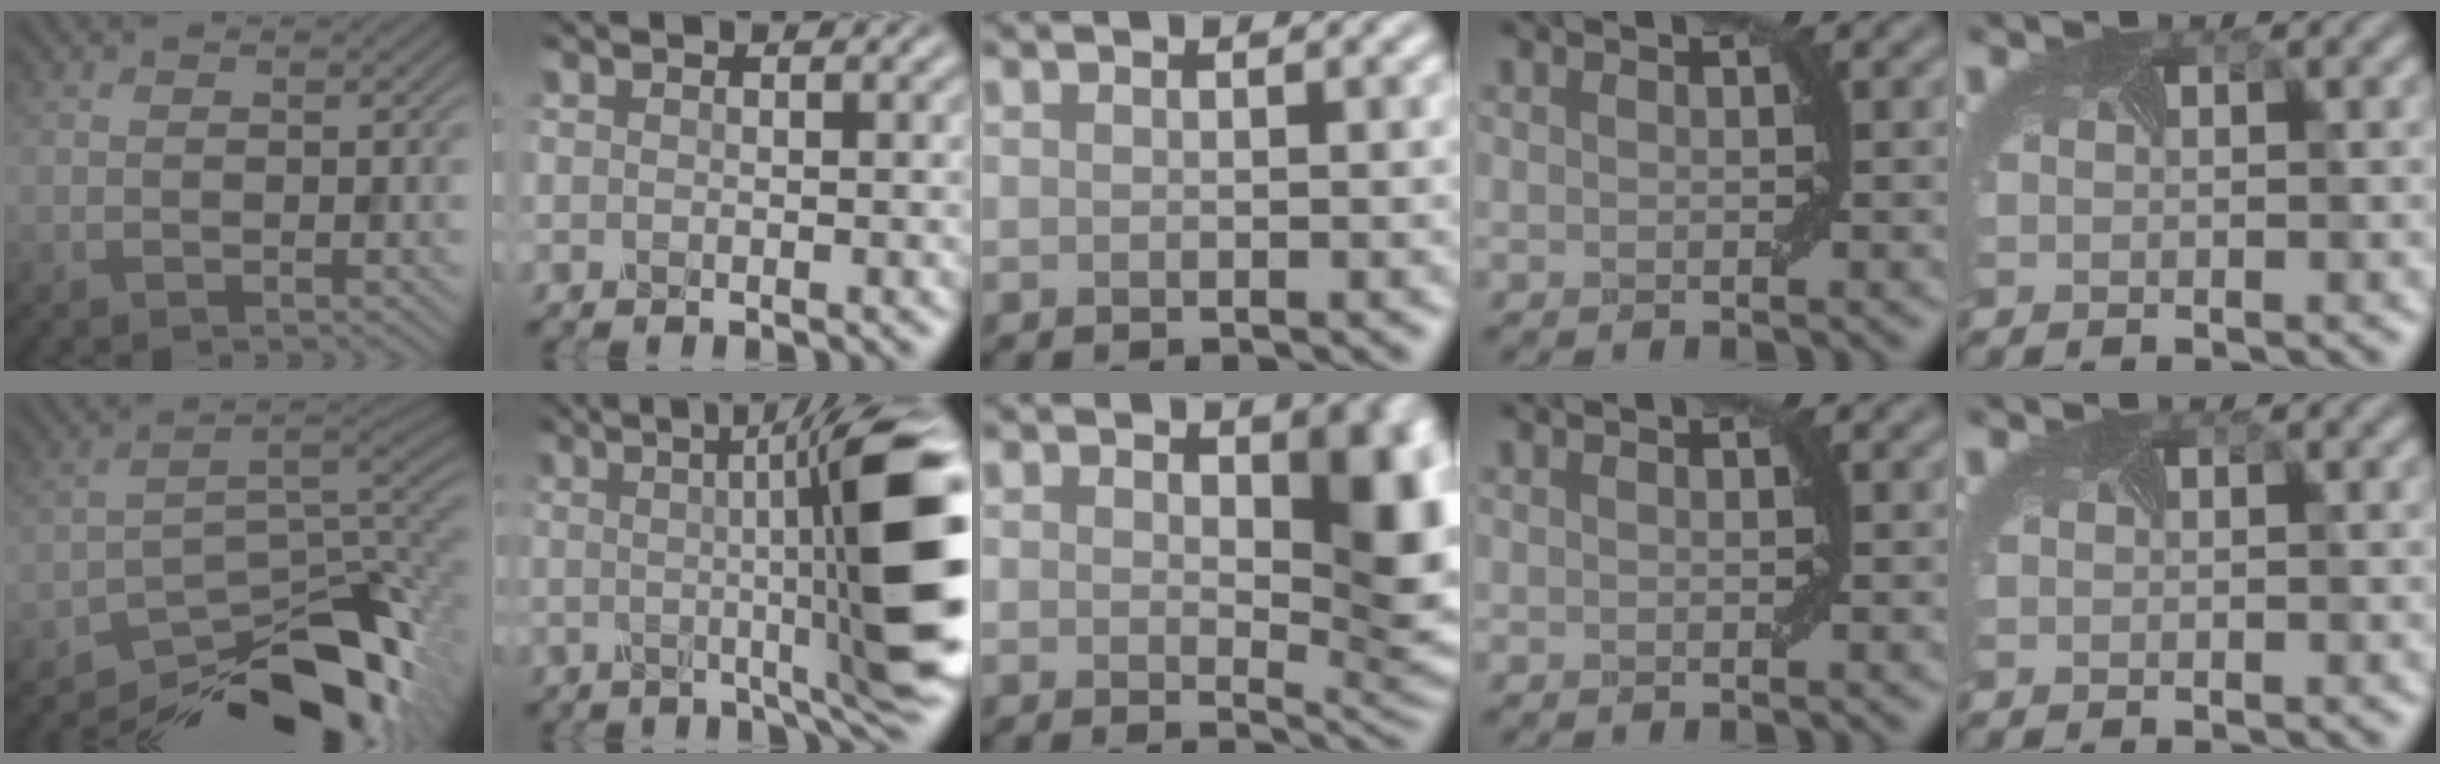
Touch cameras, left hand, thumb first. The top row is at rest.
{"thumb": {"total": 15.8, "force": [-11.7, 5.2, 9.2], "torque": [-0.163, -0.015, -0.180]}, "index": {"total": 13.8, "force": [0.8, 2.4, 13.5], "torque": [-0.161, 0.000, 0.017]}, "middle": {"total": 7.2, "force": [1.6, 3.7, 6.0], "torque": [-0.071, -0.009, 0.030]}}